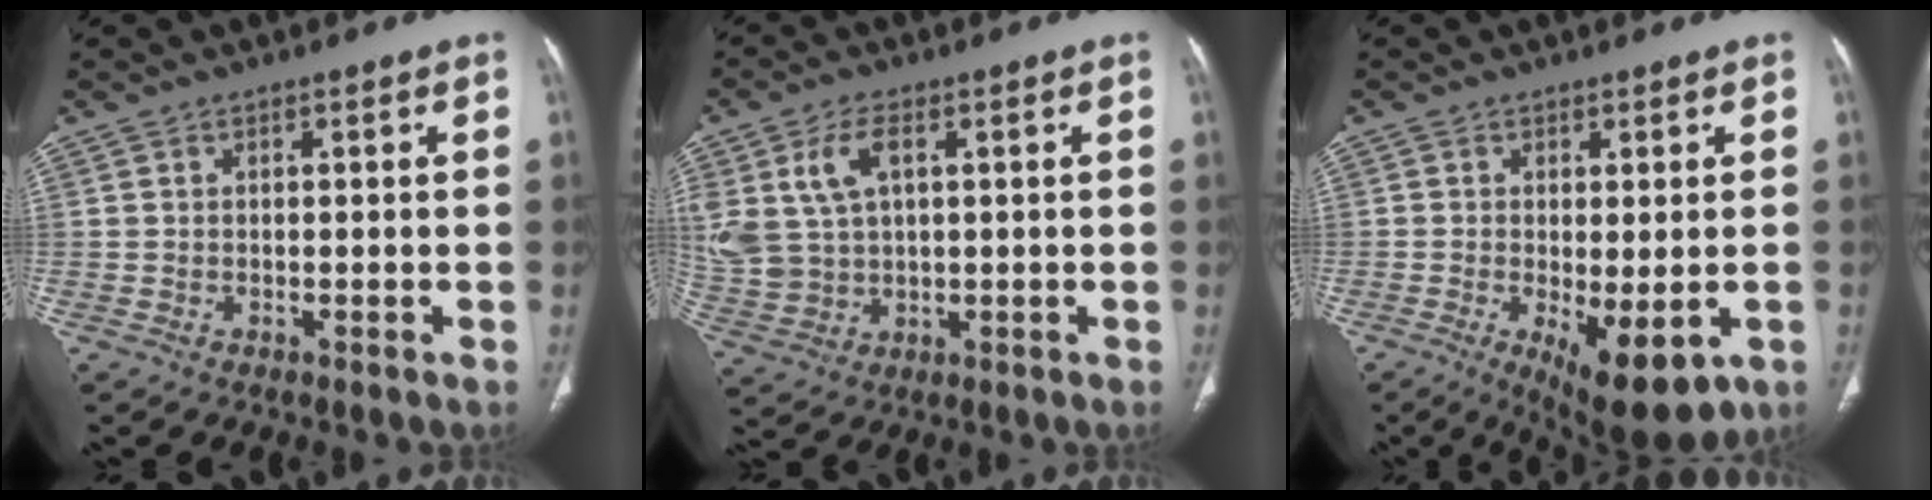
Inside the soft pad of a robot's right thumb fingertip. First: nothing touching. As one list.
[{"total": 10.6, "force": [3.3, 6.6, 7.7], "torque": [-0.166, 0.002, 0.077]}, {"total": 11.6, "force": [-3.9, 4.6, 9.8], "torque": [-0.137, -0.017, -0.045]}]